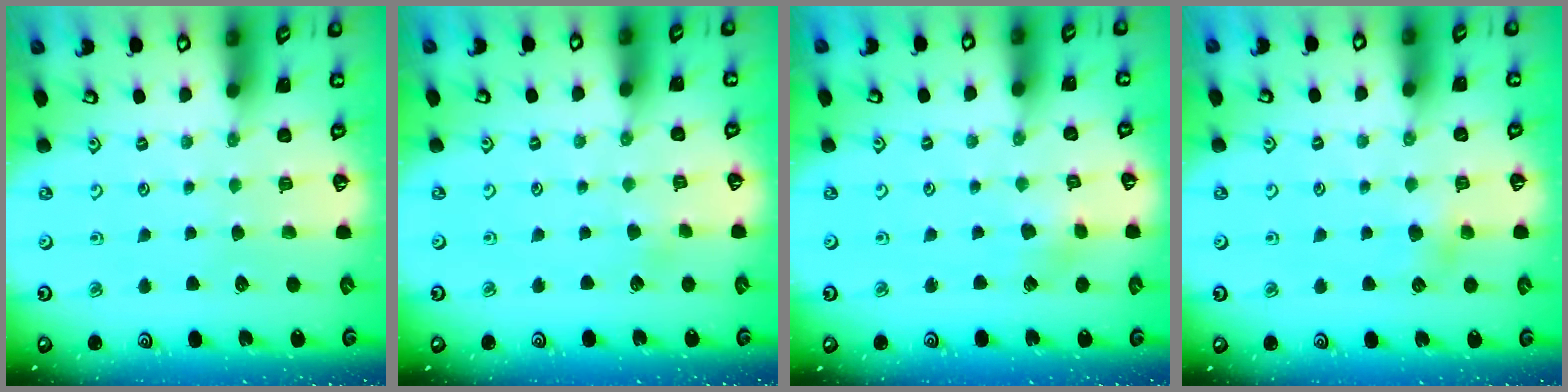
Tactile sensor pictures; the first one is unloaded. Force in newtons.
{"total": 1.7, "press": 1.7, "slide": 0.1}
{"total": 2.6, "press": 2.5, "slide": 0.4}
{"total": 4.8, "press": 4.8, "slide": 0.3}